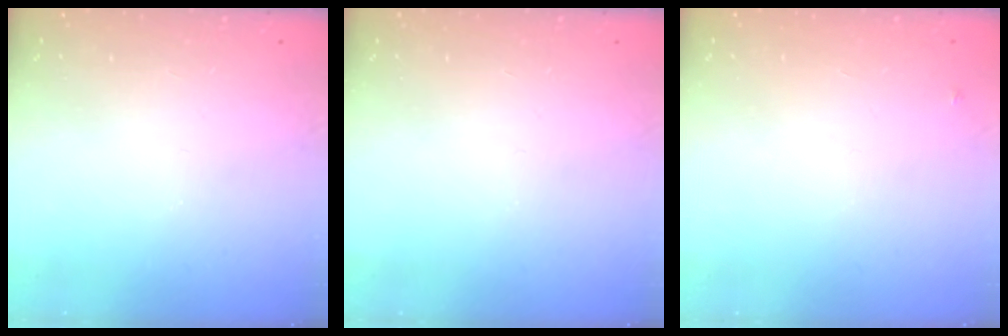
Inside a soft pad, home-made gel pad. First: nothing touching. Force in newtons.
{"total": 0.0}
{"total": 2.6, "press": 2.6, "slide": 0.2}